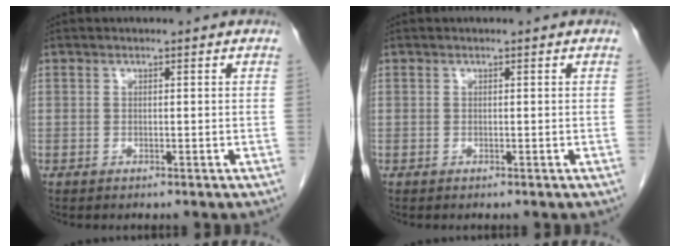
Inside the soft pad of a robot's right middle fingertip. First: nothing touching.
{"total": 0.0}